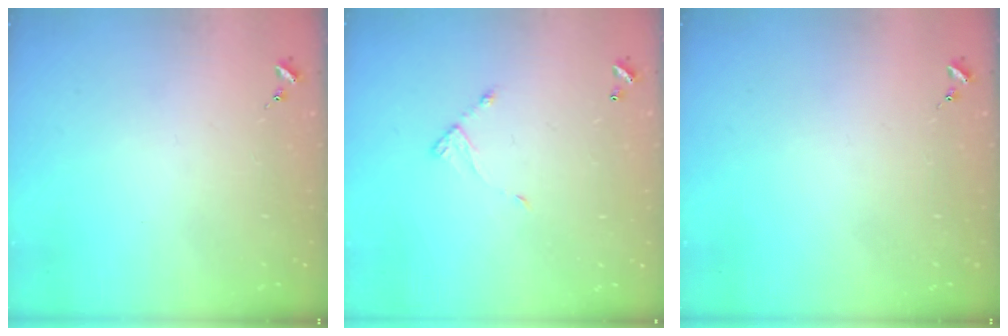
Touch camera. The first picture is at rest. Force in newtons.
{"total": 4.9, "press": 4.9, "slide": 0.4}
{"total": 0.0}